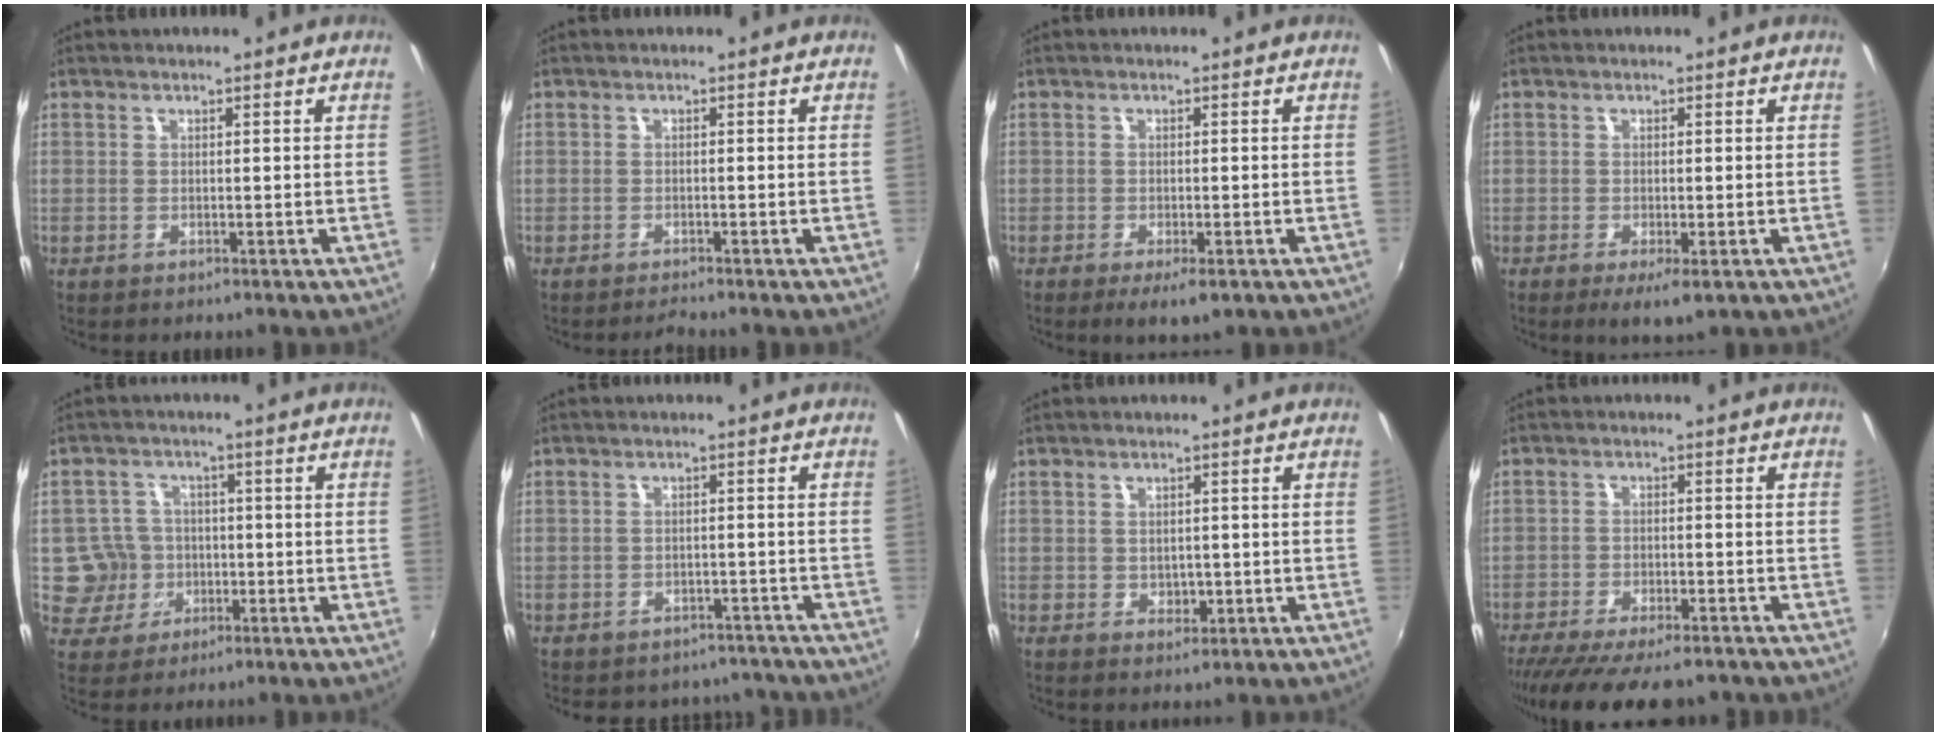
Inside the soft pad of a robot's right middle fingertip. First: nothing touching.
{"total": 1.2, "force": [-1.1, -0.2, 0.1], "torque": [-0.001, -0.007, -0.023]}
{"total": 3.6, "force": [-2.1, 1.0, 2.8], "torque": [-0.056, -0.016, -0.033]}
{"total": 3.3, "force": [-1.6, 0.6, 2.8], "torque": [-0.057, -0.015, -0.024]}
{"total": 6.7, "force": [-1.3, 6.5, 0.6], "torque": [-0.030, 0.011, -0.017]}
{"total": 9.7, "force": [-8.2, 4.5, 2.3], "torque": [-0.054, 0.004, -0.098]}
{"total": 2.3, "force": [-0.3, 1.9, 1.1], "torque": [-0.015, -0.002, -0.002]}
{"total": 14.0, "force": [-11.5, 3.4, 7.2], "torque": [-0.152, -0.044, -0.179]}